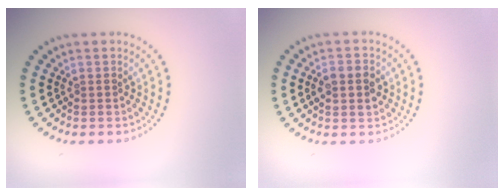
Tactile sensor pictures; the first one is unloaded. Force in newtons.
{"total": 2.9, "press": 2.9, "slide": 0.1}